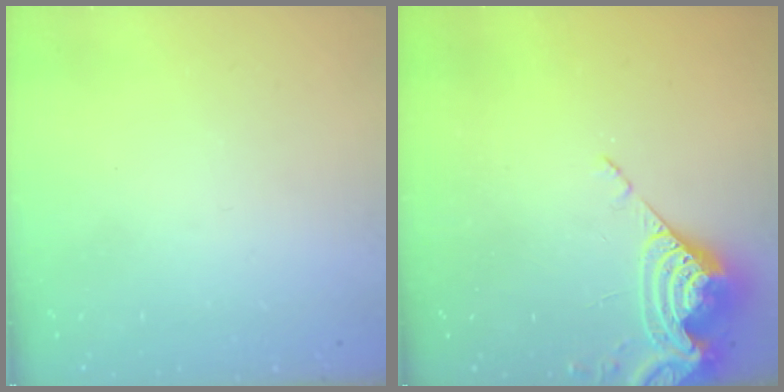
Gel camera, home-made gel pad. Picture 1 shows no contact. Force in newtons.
{"total": 9.9, "press": 9.9, "slide": 0.6}